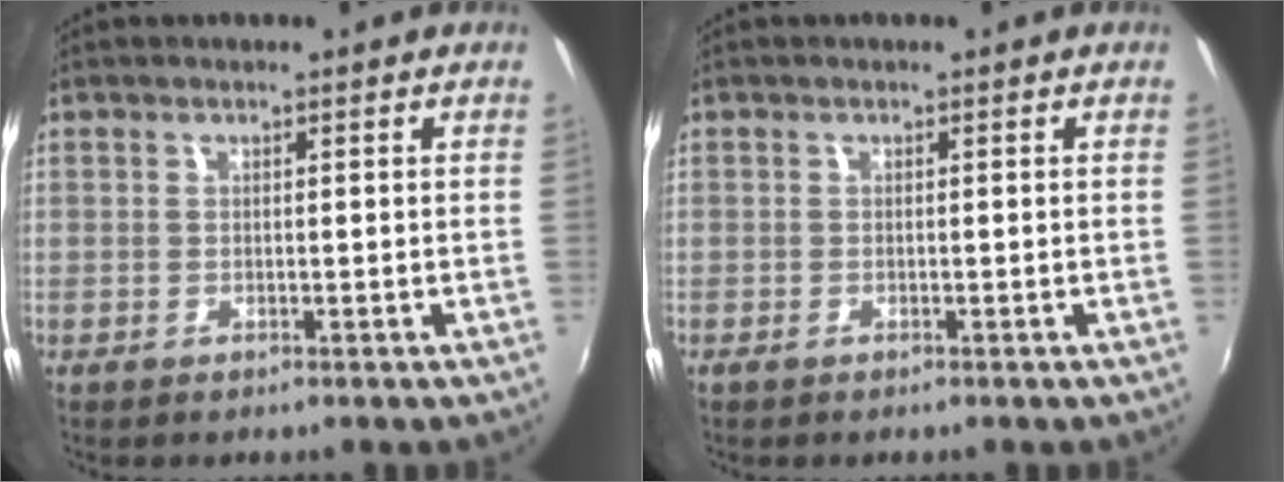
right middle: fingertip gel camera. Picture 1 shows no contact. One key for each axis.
{"total": 0.7, "fx": -0.5, "fy": 0.3, "fz": 0.4, "tx": -0.008, "ty": -0.003, "tz": -0.010}